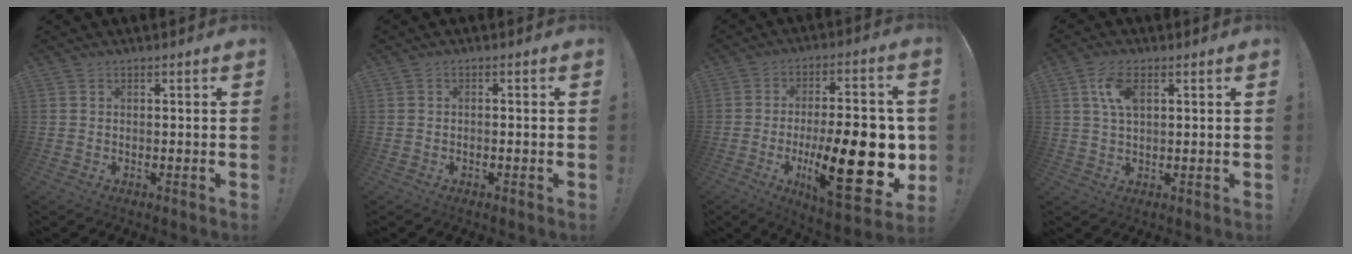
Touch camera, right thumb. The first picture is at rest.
{"total": 0.7, "force": [-0.6, 0.1, 0.3], "torque": [-0.010, 0.004, -0.010]}
{"total": 28.0, "force": [-5.0, 9.8, 25.7], "torque": [-0.406, 0.007, -0.063]}
{"total": 6.9, "force": [2.5, 3.6, 5.3], "torque": [-0.098, 0.003, 0.045]}